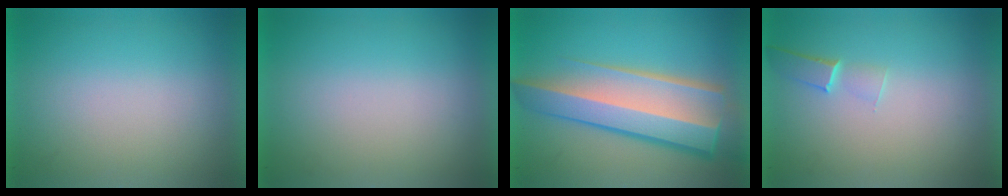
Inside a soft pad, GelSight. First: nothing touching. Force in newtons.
{"total": 0.0}
{"total": 8.8}
{"total": 1.1}